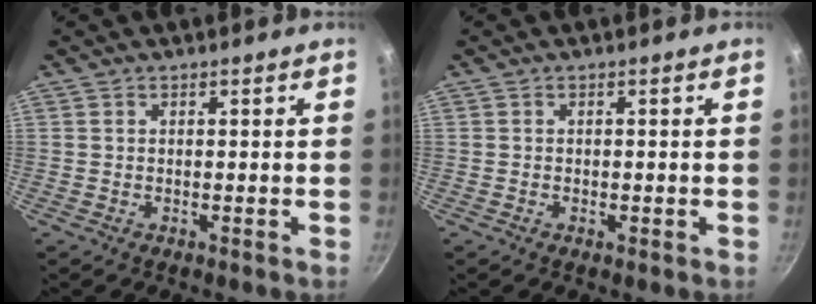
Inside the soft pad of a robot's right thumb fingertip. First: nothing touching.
{"total": 0.8, "force": [-0.3, 0.5, 0.6], "torque": [-0.007, 0.001, -0.006]}